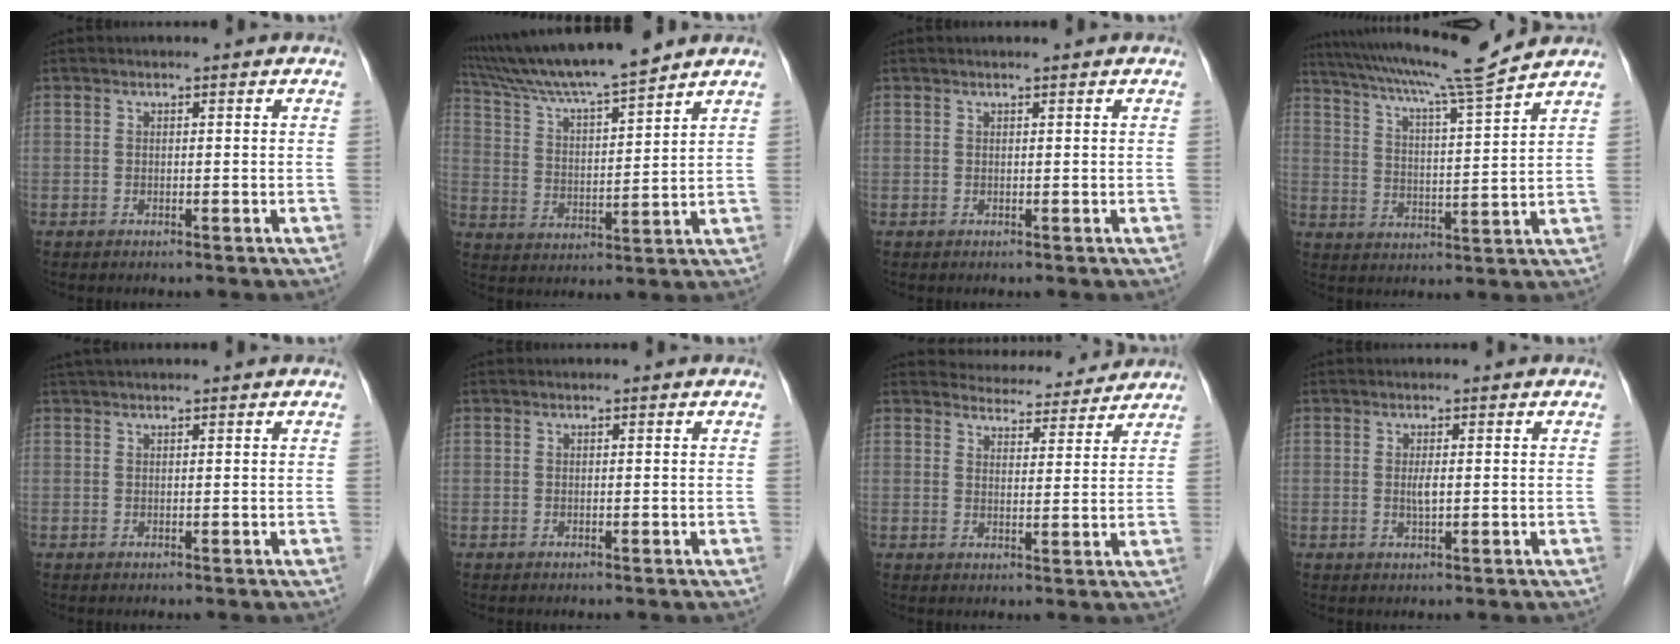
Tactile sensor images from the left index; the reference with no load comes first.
{"total": 10.8, "force": [9.6, -0.5, 4.8], "torque": [-0.089, 0.023, 0.167]}
{"total": 0.7, "force": [0.6, -0.1, 0.4], "torque": [-0.008, 0.005, 0.012]}
{"total": 13.8, "force": [12.2, -1.8, 6.3], "torque": [-0.116, -0.008, 0.190]}
{"total": 3.3, "force": [2.9, -0.1, 1.6], "torque": [-0.019, 0.035, 0.049]}
{"total": 0.0}
{"total": 8.9, "force": [8.6, 2.0, 0.8], "torque": [-0.002, 0.005, 0.105]}
{"total": 1.6, "force": [0.1, 0.2, 1.6], "torque": [-0.033, -0.002, 0.002]}